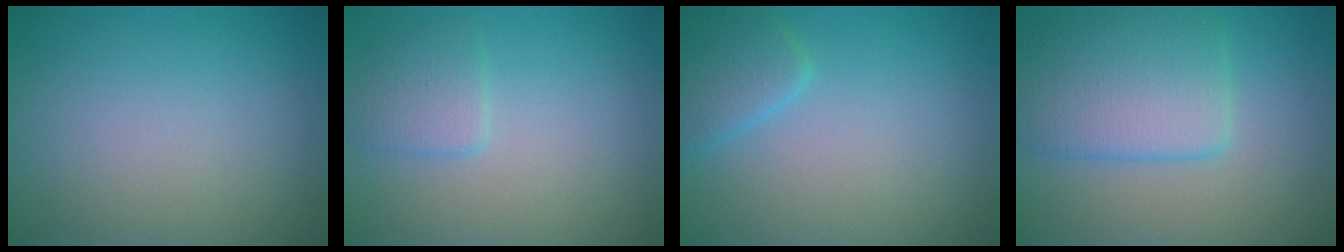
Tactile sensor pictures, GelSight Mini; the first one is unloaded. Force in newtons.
{"total": 2.0, "press": 2.0, "slide": 0.1}
{"total": 2.6, "press": 2.6, "slide": 0.2}
{"total": 5.7, "press": 5.7, "slide": 0.1}